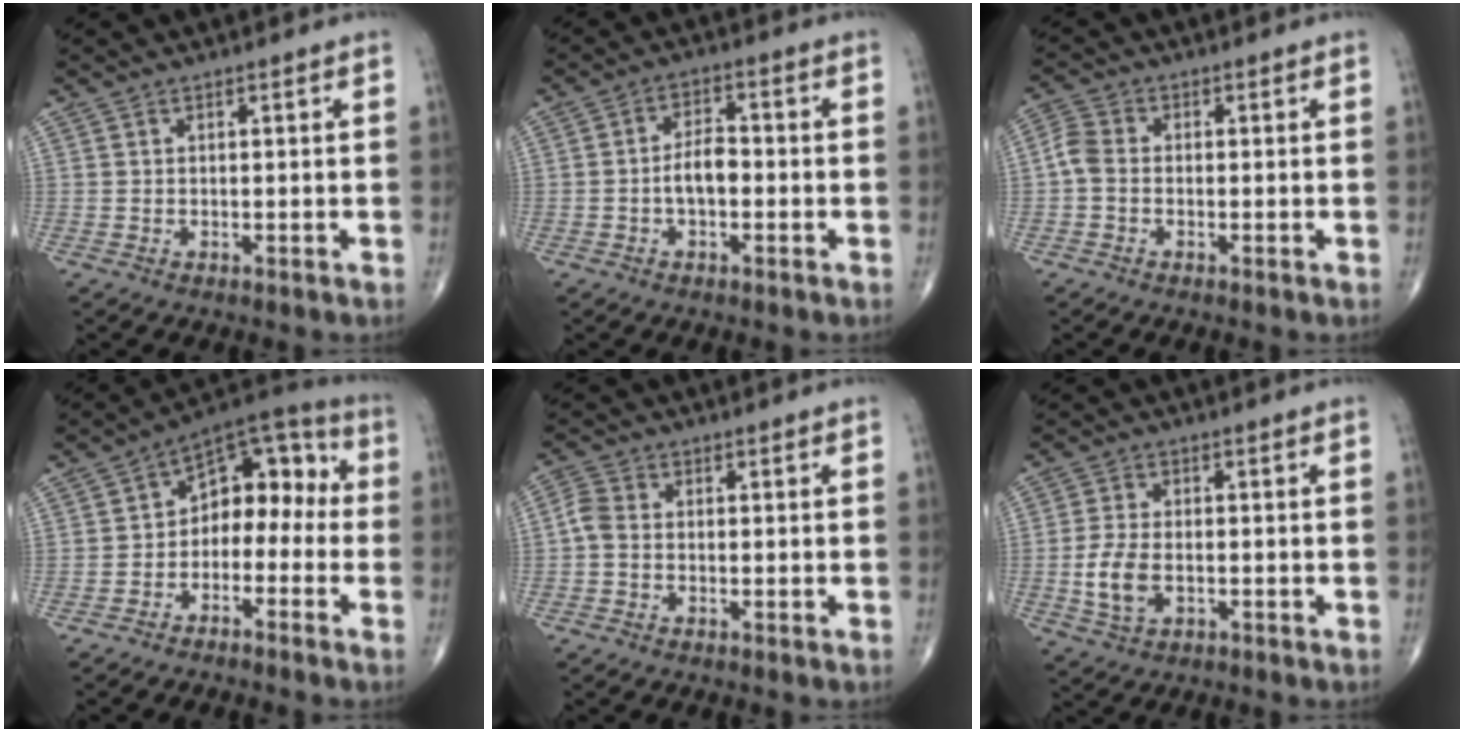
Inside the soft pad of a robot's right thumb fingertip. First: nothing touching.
{"total": 5.0, "force": [-1.1, 2.7, 4.0], "torque": [-0.061, 0.021, -0.024]}
{"total": 3.6, "force": [-0.7, 2.5, 2.4], "torque": [-0.055, 0.009, -0.025]}
{"total": 11.6, "force": [-1.9, 7.8, 8.4], "torque": [-0.077, 0.061, -0.047]}
{"total": 3.0, "force": [-0.6, 2.1, 2.0], "torque": [-0.045, 0.007, -0.023]}
{"total": 6.2, "force": [-1.4, 3.6, 4.9], "torque": [-0.105, 0.004, -0.025]}